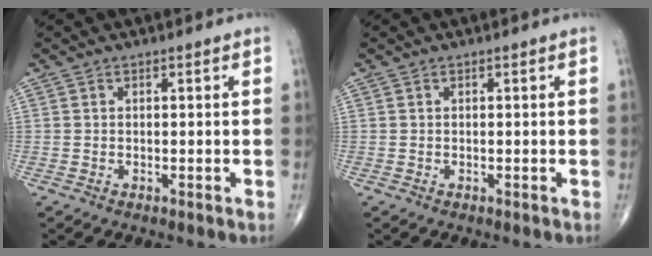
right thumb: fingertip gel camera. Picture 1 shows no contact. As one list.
[{"total": 0.0}]